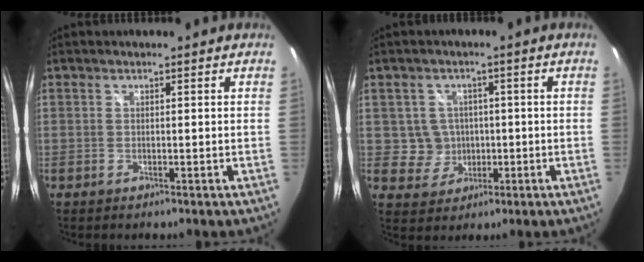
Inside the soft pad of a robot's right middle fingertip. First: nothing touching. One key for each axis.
{"total": 5.2, "fx": -0.3, "fy": 5.1, "fz": 0.8, "tx": -0.026, "ty": 0.013, "tz": 0.009}